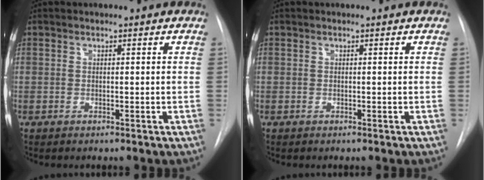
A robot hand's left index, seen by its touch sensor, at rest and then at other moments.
{"total": 0.0}